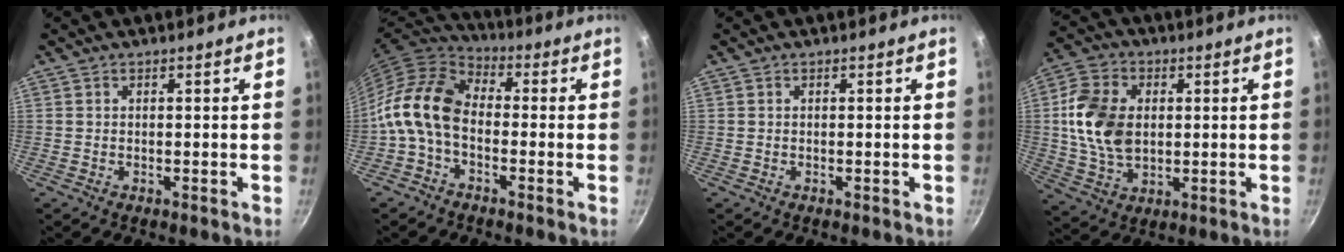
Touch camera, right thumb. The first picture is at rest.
{"total": 11.1, "force": [-2.3, 7.4, 8.0], "torque": [-0.145, 0.041, -0.067]}
{"total": 0.0}
{"total": 13.5, "force": [1.3, 9.4, 9.6], "torque": [-0.168, 0.000, 0.023]}